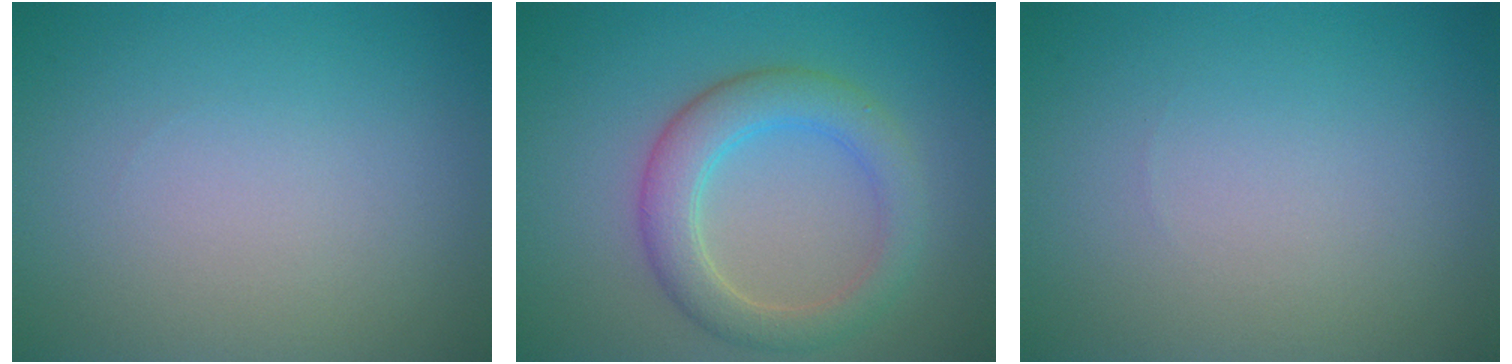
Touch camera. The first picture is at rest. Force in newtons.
{"total": 4.5, "press": 4.5, "slide": 0.6}
{"total": 0.0}